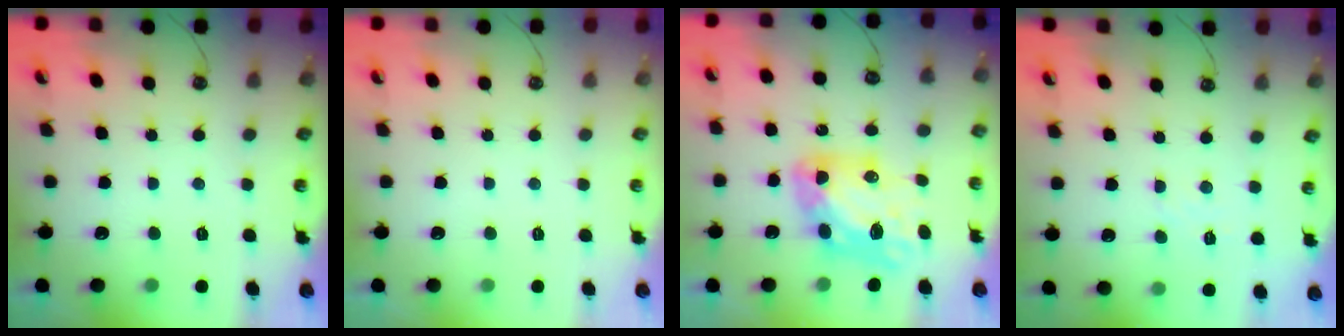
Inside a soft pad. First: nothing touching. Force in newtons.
{"total": 0.0}
{"total": 11.1, "press": 11.0, "slide": 1.5}
{"total": 3.8, "press": 3.8, "slide": 0.6}